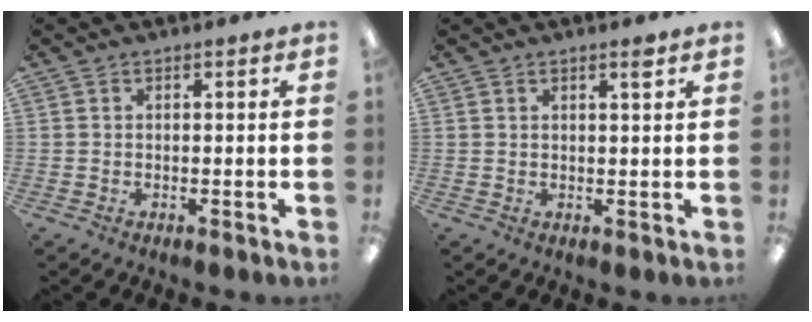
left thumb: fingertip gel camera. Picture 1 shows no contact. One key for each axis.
{"total": 2.2, "fx": 1.6, "fy": 0.2, "fz": 1.5, "tx": -0.025, "ty": -0.004, "tz": 0.025}